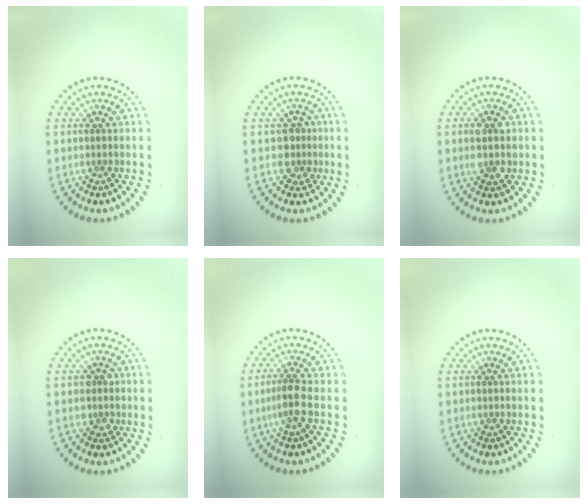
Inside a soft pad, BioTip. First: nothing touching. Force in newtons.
{"total": 2.1, "press": 1.7, "slide": 1.2}
{"total": 2.9, "press": 2.8, "slide": 0.3}
{"total": 1.7, "press": 1.6, "slide": 0.7}
{"total": 2.1, "press": 1.6, "slide": 1.3}
{"total": 0.0}